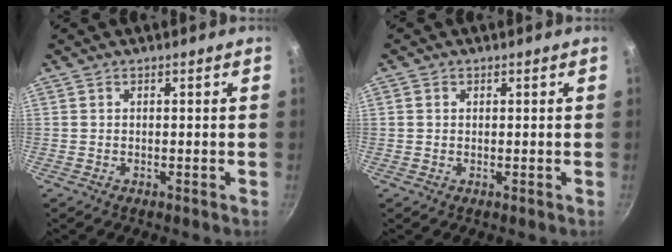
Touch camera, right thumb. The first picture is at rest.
{"total": 0.9, "force": [0.2, 0.8, 0.3], "torque": [-0.003, 0.002, 0.002]}